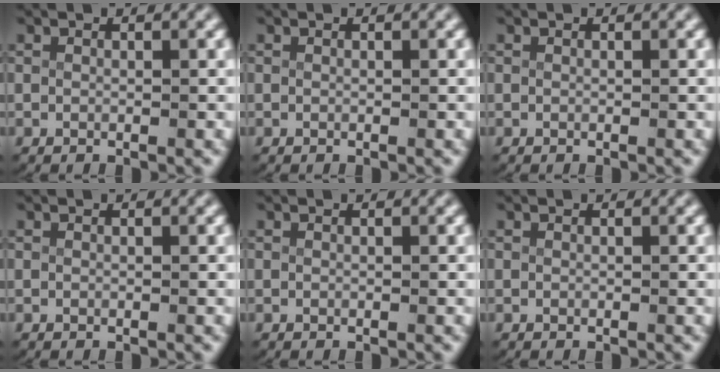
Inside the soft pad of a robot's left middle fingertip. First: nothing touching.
{"total": 0.0}
{"total": 0.0}
{"total": 0.0}
{"total": 0.0}
{"total": 0.0}